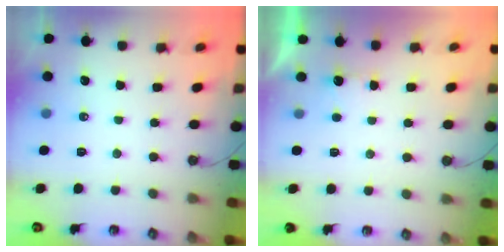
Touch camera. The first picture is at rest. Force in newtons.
{"total": 1.0, "press": 0.7, "slide": 0.7}